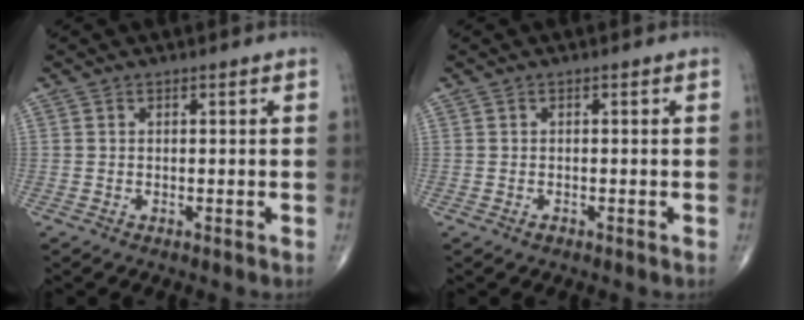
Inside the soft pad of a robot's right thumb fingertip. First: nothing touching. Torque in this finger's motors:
{"motor_torque": [-0.17, 0.04, -0.16, -0.04, -0.01]}